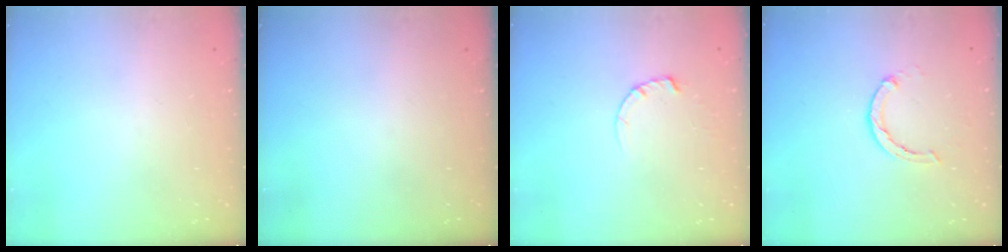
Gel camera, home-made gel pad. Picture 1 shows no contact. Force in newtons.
{"total": 0.0}
{"total": 2.4, "press": 2.4, "slide": 0.3}
{"total": 2.3, "press": 2.3, "slide": 0.2}